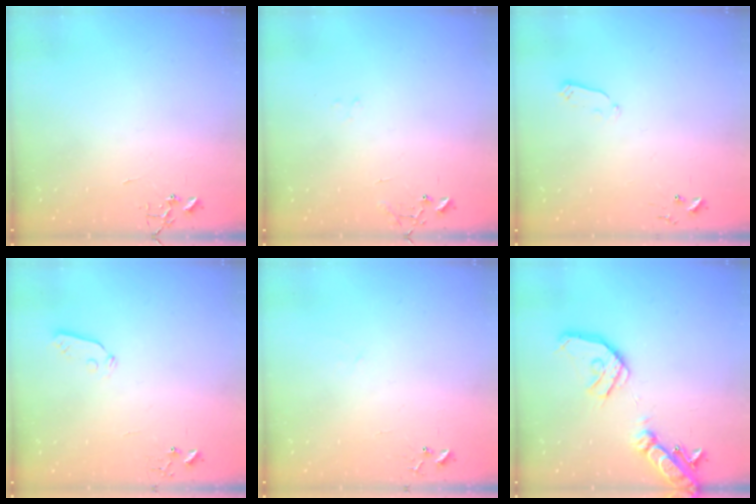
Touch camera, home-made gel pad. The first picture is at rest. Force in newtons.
{"total": 8.0, "press": 8.0, "slide": 0.9}
{"total": 2.9, "press": 2.9, "slide": 0.4}
{"total": 3.6, "press": 3.6, "slide": 0.6}
{"total": 4.6, "press": 4.5, "slide": 0.6}
{"total": 18.8, "press": 18.6, "slide": 3.0}